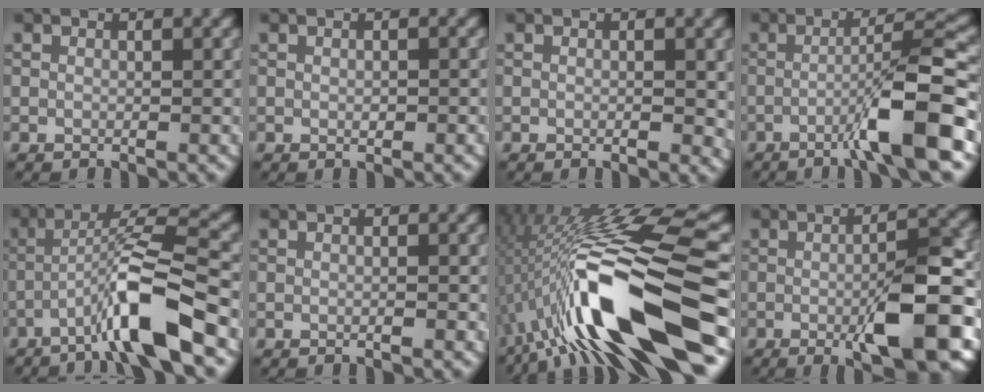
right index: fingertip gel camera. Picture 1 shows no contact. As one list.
[{"total": 0.7, "force": [-0.1, 0.4, 0.6], "torque": [-0.009, 0.000, -0.002]}, {"total": 1.8, "force": [-0.2, 0.8, 1.6], "torque": [-0.019, -0.003, 0.000]}, {"total": 7.9, "force": [-3.2, 0.6, 7.2], "torque": [-0.108, 0.017, -0.063]}, {"total": 8.1, "force": [-4.2, 0.7, 6.9], "torque": [-0.120, 0.020, -0.081]}, {"total": 0.6, "force": [-0.2, 0.0, 0.5], "torque": [-0.008, 0.001, -0.003]}, {"total": 14.2, "force": [-4.6, 2.9, 13.1], "torque": [-0.219, 0.017, -0.073]}, {"total": 9.6, "force": [-2.8, 2.3, 8.9], "torque": [-0.129, -0.001, -0.046]}]